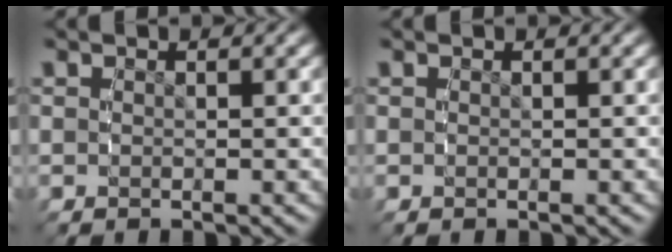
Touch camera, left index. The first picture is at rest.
{"total": 0.0}